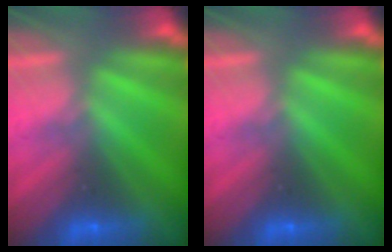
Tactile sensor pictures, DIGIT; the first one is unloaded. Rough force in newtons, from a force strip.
{"total": 0.0}